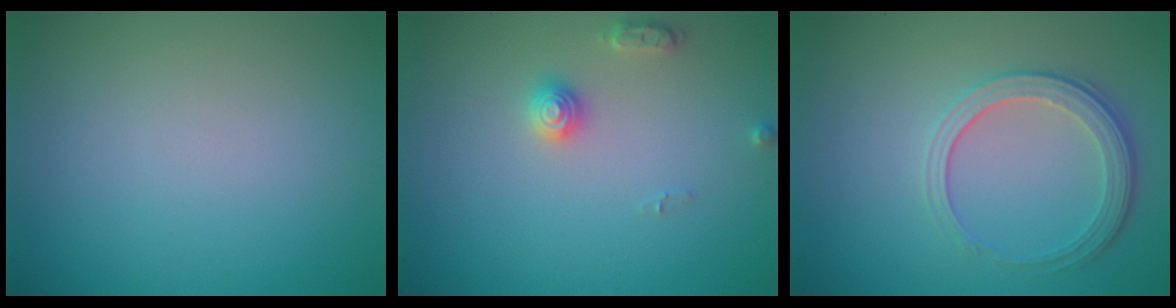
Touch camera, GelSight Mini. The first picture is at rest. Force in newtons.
{"total": 2.0, "press": 2.0, "slide": 0.3}
{"total": 3.2, "press": 2.6, "slide": 1.9}